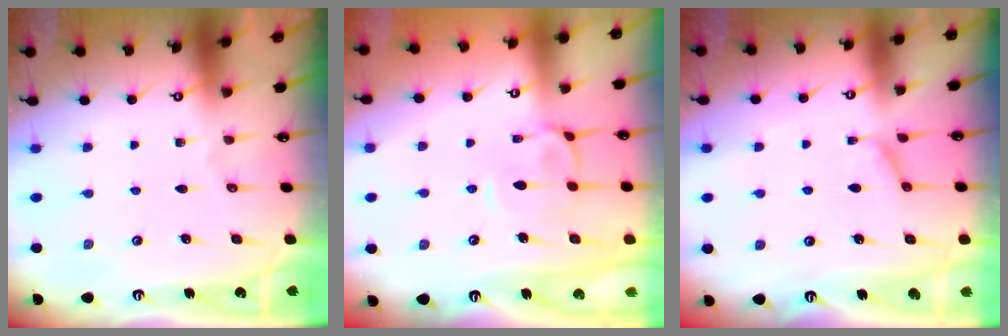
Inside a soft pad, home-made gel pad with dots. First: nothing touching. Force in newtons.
{"total": 1.8, "press": 1.5, "slide": 0.9}
{"total": 1.2, "press": 0.8, "slide": 0.8}